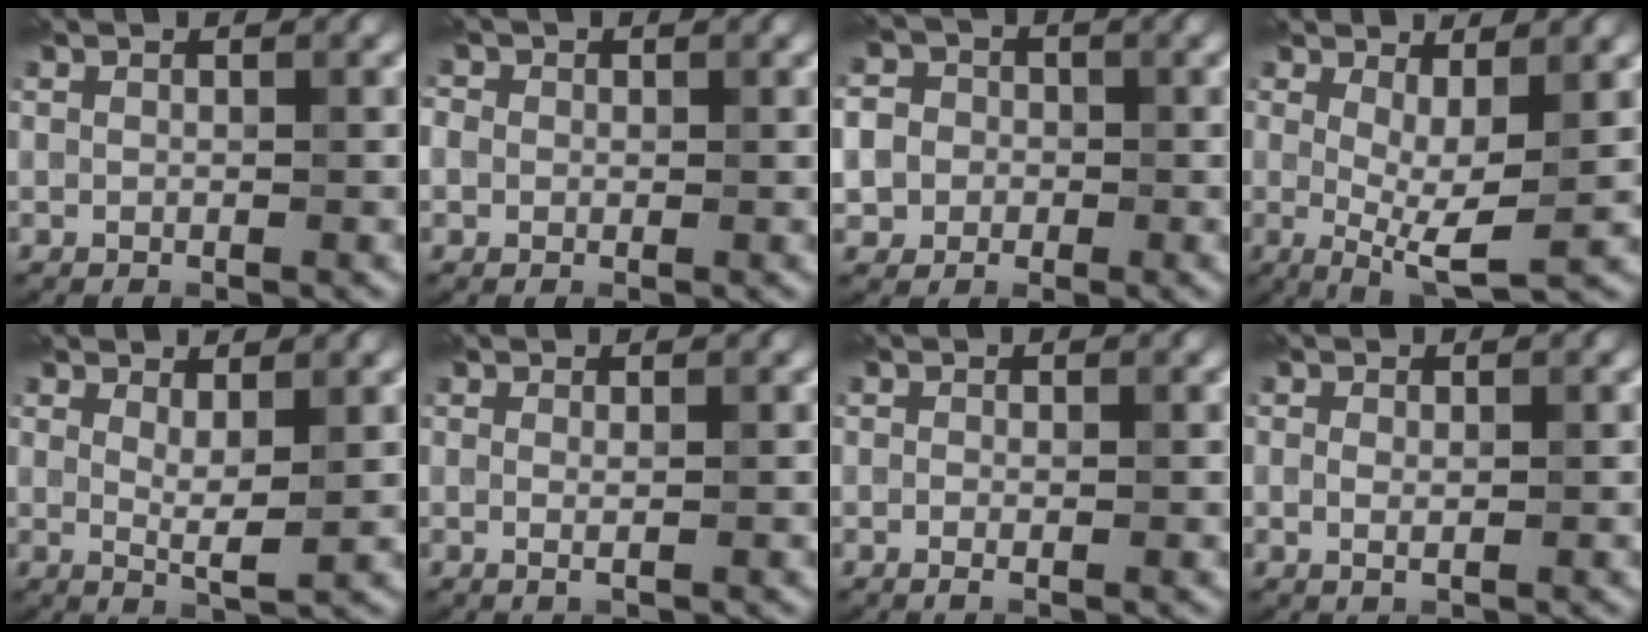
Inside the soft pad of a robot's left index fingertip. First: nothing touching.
{"total": 2.0, "force": [0.5, 1.8, 0.8], "torque": [-0.011, 0.010, -0.007]}
{"total": 8.3, "force": [-1.5, 7.7, 2.6], "torque": [-0.057, 0.002, -0.066]}
{"total": 5.1, "force": [0.4, 1.6, 4.9], "torque": [-0.087, -0.014, 0.008]}
{"total": 2.4, "force": [1.0, 0.6, 2.1], "torque": [-0.038, -0.010, 0.019]}
{"total": 0.9, "force": [0.0, 0.2, 0.8], "torque": [-0.012, -0.005, -0.001]}
{"total": 0.8, "force": [-0.1, 0.4, 0.7], "torque": [-0.013, -0.003, -0.003]}
{"total": 0.9, "force": [0.1, 0.5, 0.7], "torque": [-0.013, -0.002, 0.001]}